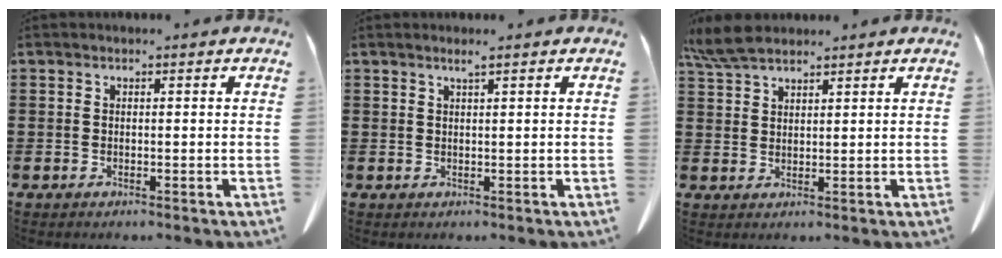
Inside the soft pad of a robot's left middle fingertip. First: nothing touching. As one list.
[{"total": 1.3, "force": [0.9, -0.2, 0.9], "torque": [-0.018, -0.004, 0.019]}, {"total": 5.3, "force": [4.4, 1.3, 2.7], "torque": [-0.072, -0.007, 0.083]}]